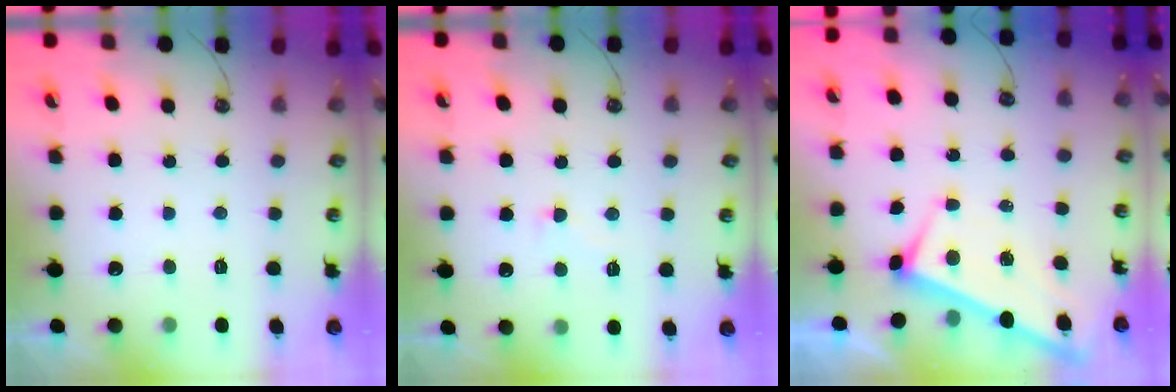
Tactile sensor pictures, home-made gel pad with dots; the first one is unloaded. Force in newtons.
{"total": 2.7, "press": 2.5, "slide": 0.9}
{"total": 2.6, "press": 2.6, "slide": 0.2}